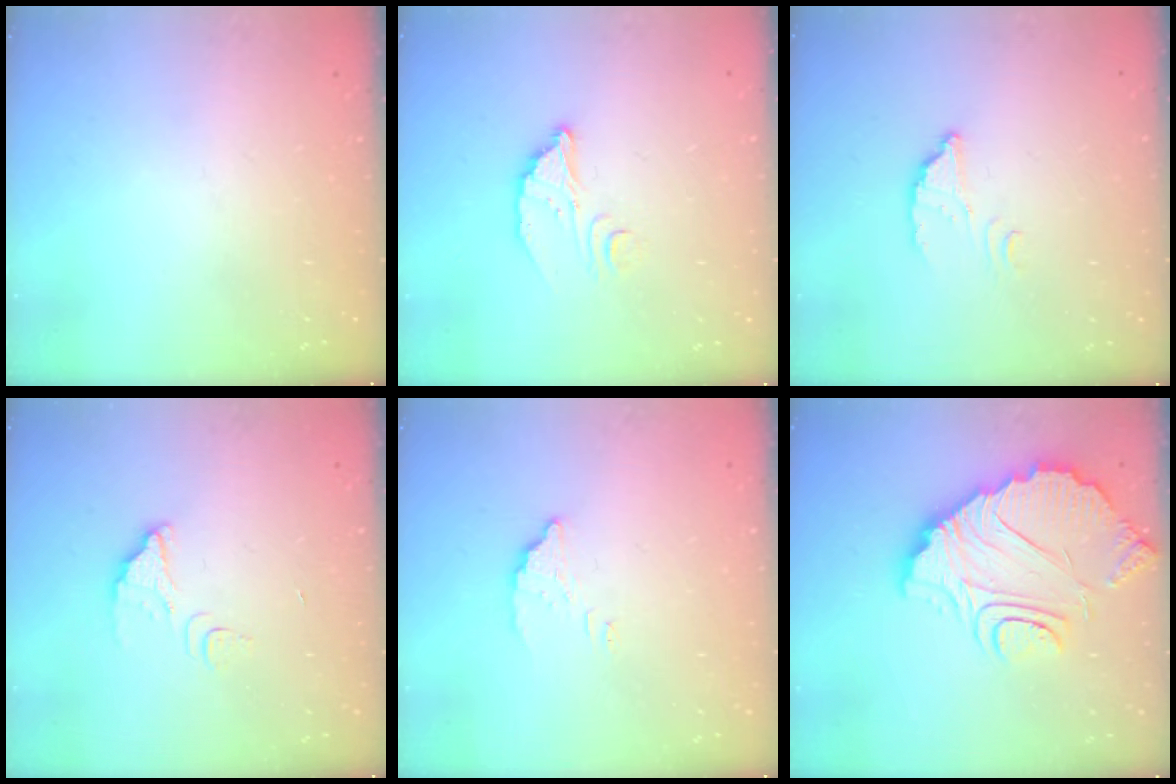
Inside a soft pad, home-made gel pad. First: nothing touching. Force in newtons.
{"total": 5.1, "press": 5.1, "slide": 0.4}
{"total": 2.4, "press": 2.4, "slide": 0.3}
{"total": 4.2, "press": 4.2, "slide": 0.3}
{"total": 3.1, "press": 3.1, "slide": 0.4}
{"total": 16.5, "press": 16.4, "slide": 1.4}